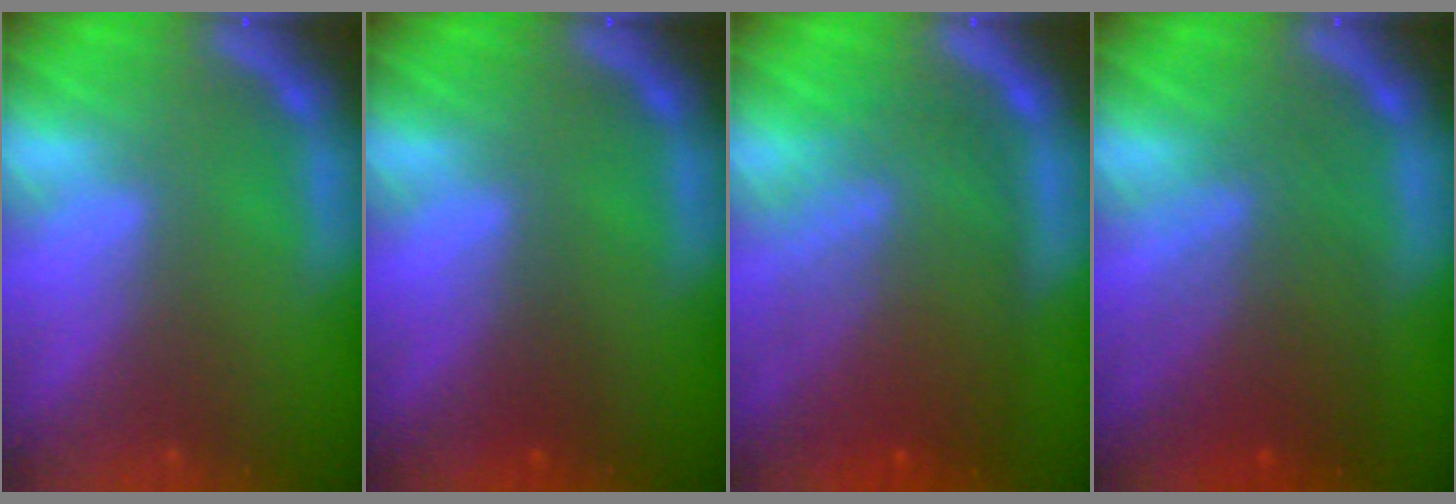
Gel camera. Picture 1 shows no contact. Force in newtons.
{"total": 1.0}
{"total": 9.6}
{"total": 6.6}